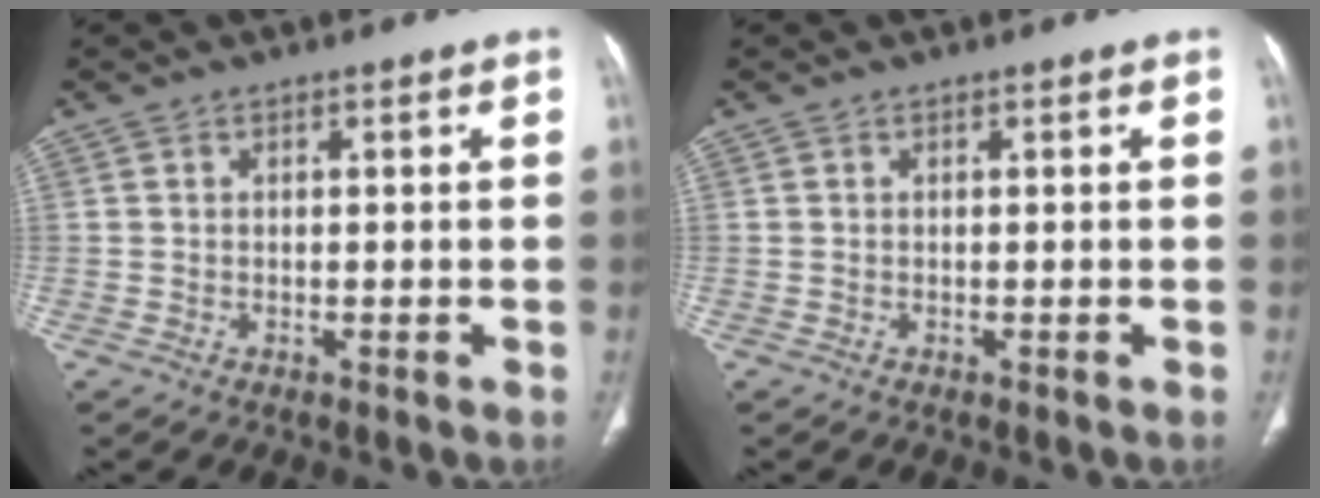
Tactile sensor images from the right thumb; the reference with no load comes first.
{"total": 0.0}